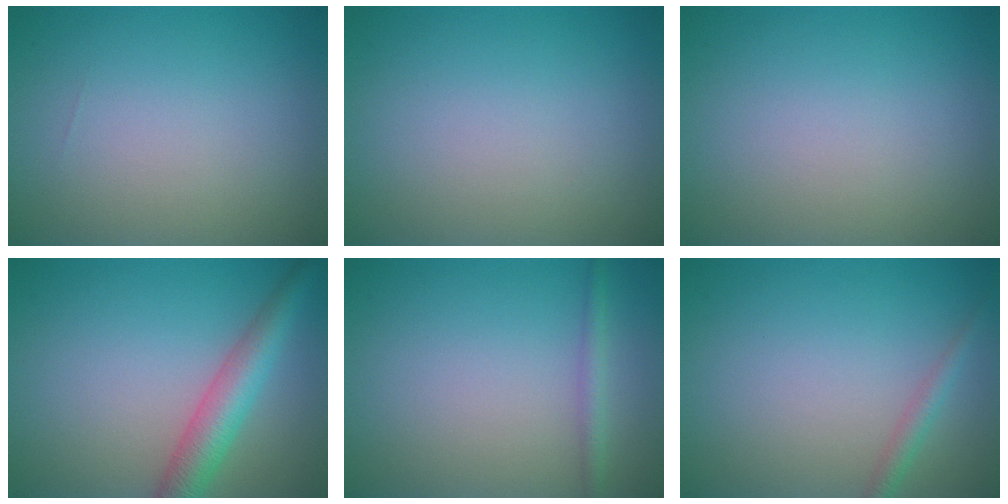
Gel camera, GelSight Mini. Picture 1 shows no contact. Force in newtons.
{"total": 0.0}
{"total": 0.0}
{"total": 4.5, "press": 4.5, "slide": 0.1}
{"total": 1.5, "press": 1.5, "slide": 0.0}
{"total": 1.5, "press": 1.5, "slide": 0.1}